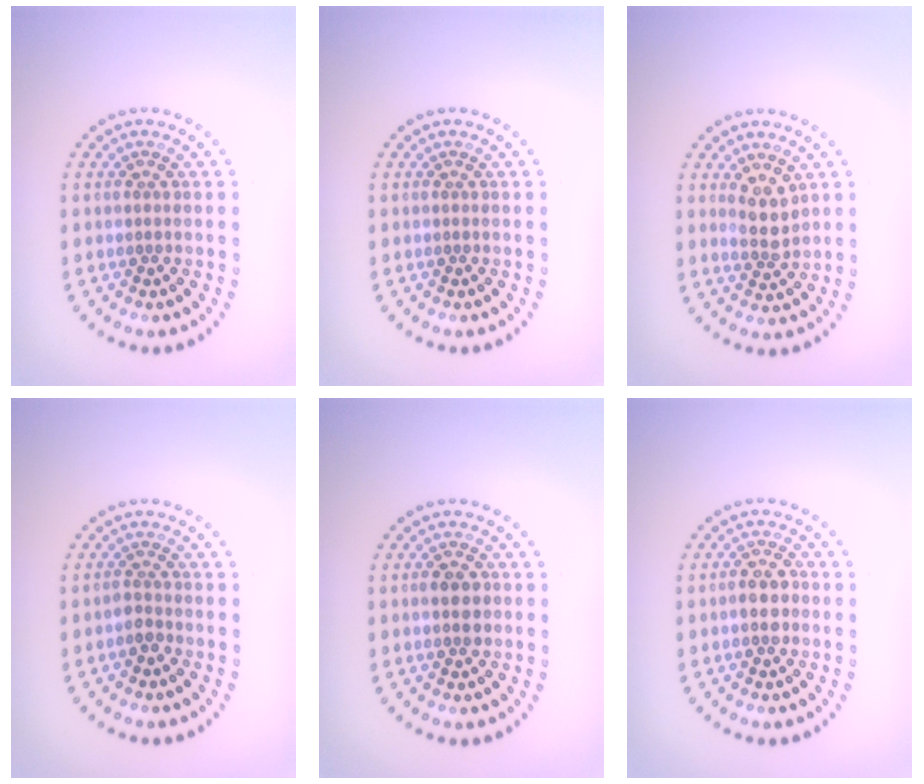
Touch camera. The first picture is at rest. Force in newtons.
{"total": 0.0}
{"total": 2.3, "press": 2.1, "slide": 1.0}
{"total": 1.3, "press": 0.9, "slide": 0.9}
{"total": 1.8, "press": 1.8, "slide": 0.1}
{"total": 2.0, "press": 2.0, "slide": 0.6}